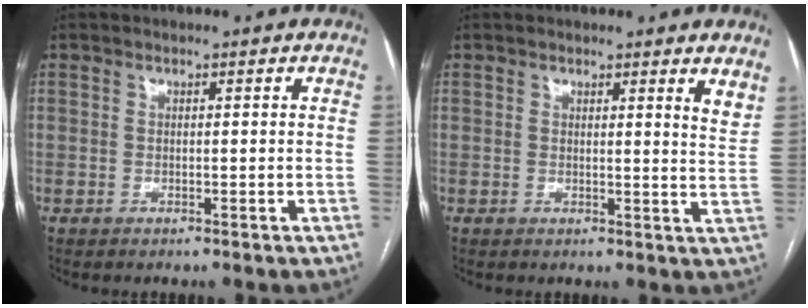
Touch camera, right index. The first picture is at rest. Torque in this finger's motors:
{"motor_torque": [-0.02, 0.08, 0.01, 0.00]}